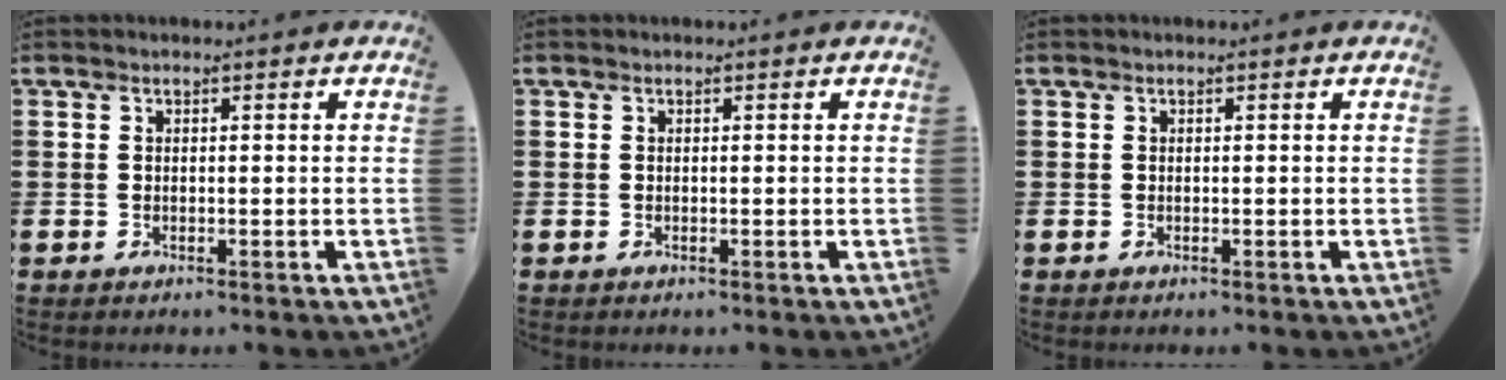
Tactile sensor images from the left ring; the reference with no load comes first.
{"total": 0.0}
{"total": 0.0}